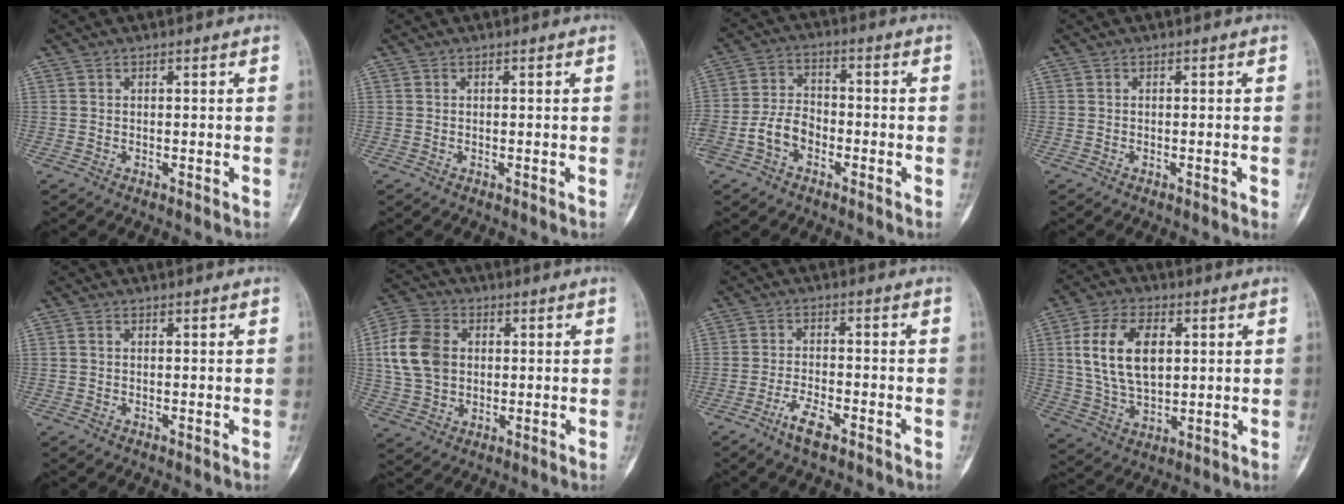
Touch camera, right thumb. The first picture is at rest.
{"total": 0.0}
{"total": 7.8, "force": [-3.3, 5.5, 4.4], "torque": [-0.073, 0.032, -0.066]}
{"total": 0.9, "force": [-0.3, 0.3, 0.8], "torque": [-0.006, -0.001, -0.004]}
{"total": 0.6, "force": [0.0, 0.5, 0.3], "torque": [-0.003, 0.001, -0.003]}
{"total": 12.7, "force": [1.6, 9.7, 8.1], "torque": [-0.141, 0.009, 0.028]}
{"total": 4.3, "force": [-2.9, 1.4, 2.8], "torque": [-0.052, 0.016, -0.055]}
{"total": 14.2, "force": [2.9, 8.6, 11.0], "torque": [-0.189, -0.002, 0.058]}